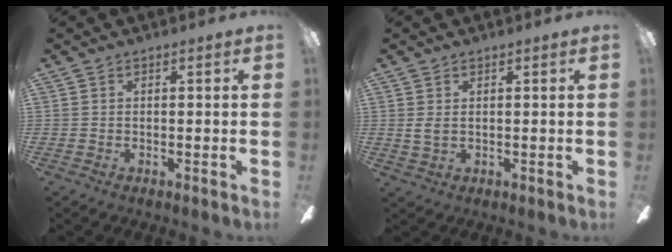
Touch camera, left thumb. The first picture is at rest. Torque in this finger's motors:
{"motor_torque": [0.22, 0.43, 0.36, -0.32, 0.06]}